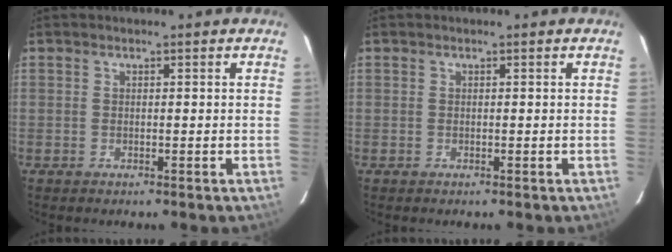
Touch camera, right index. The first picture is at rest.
{"total": 0.0}